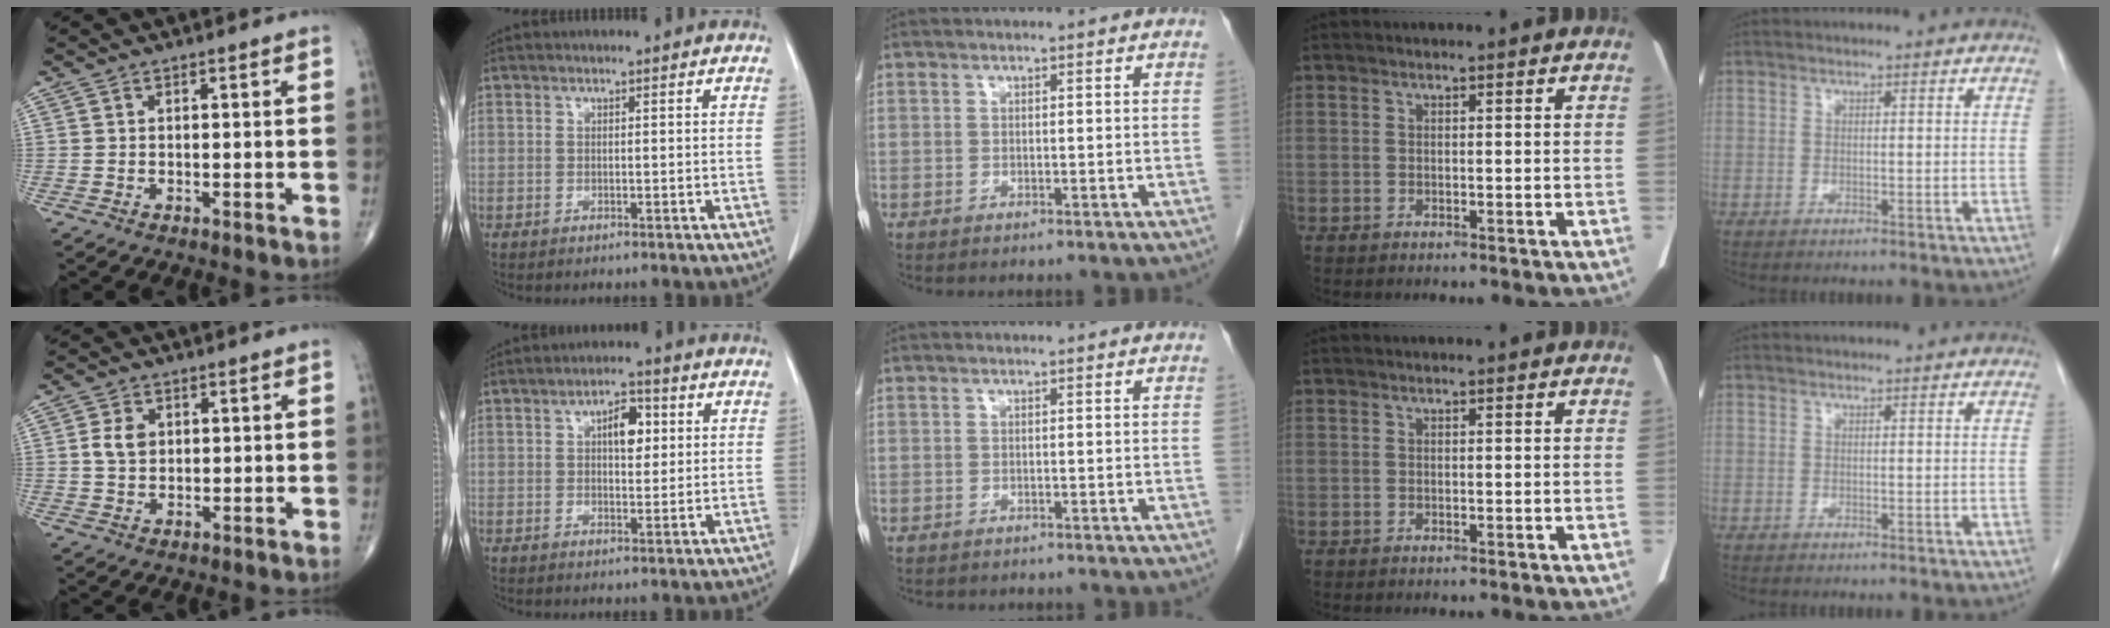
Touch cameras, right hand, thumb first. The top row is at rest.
{"thumb": {"total": 3.9, "force": [0.7, 2.9, 2.5], "torque": [-0.038, 0.000, 0.014]}, "index": {"total": 4.9, "force": [1.4, 2.3, 4.2], "torque": [-0.064, 0.009, 0.021]}, "middle": {"total": 1.6, "force": [-1.5, 0.6, 0.4], "torque": [-0.015, -0.004, -0.017]}}